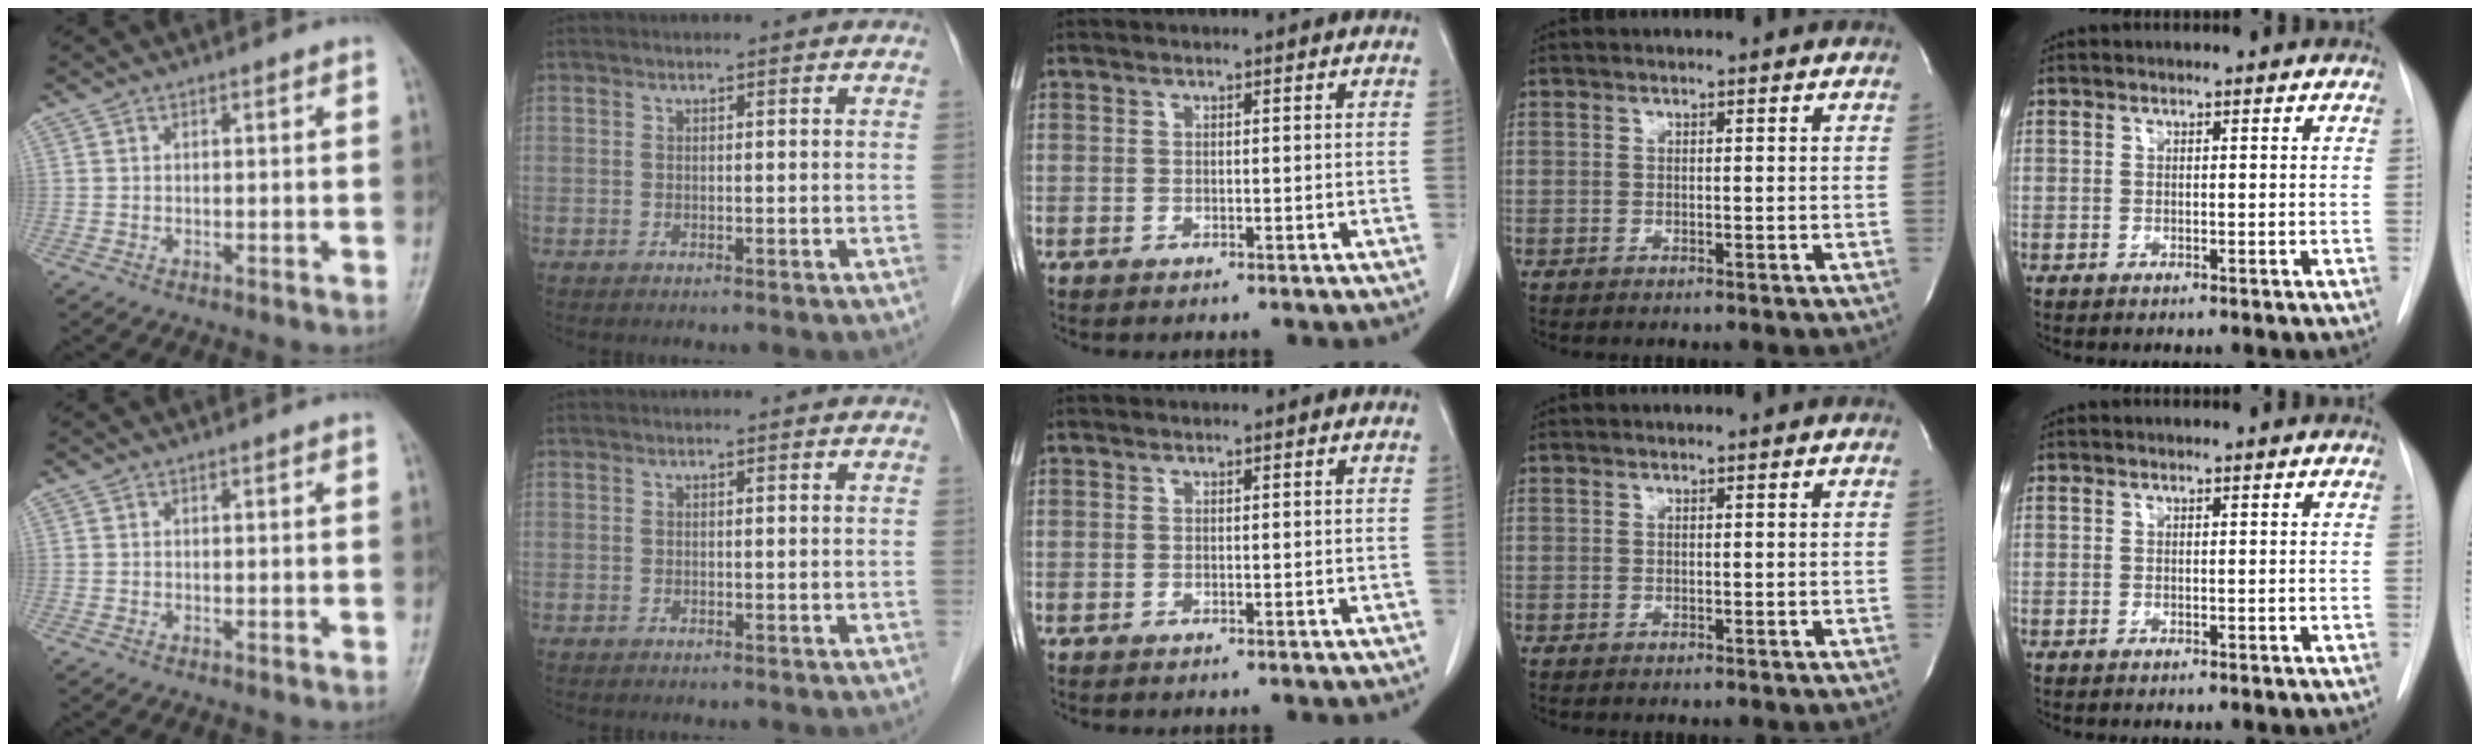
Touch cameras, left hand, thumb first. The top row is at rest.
{}